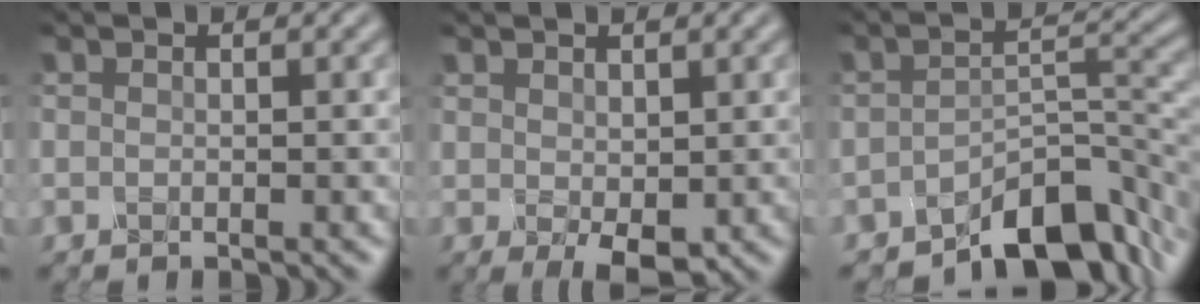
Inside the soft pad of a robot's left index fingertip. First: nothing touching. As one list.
[{"total": 2.3, "force": [0.2, 1.3, 1.8], "torque": [-0.036, -0.009, 0.012]}, {"total": 7.3, "force": [-5.6, 2.8, 3.8], "torque": [-0.039, -0.003, -0.093]}]